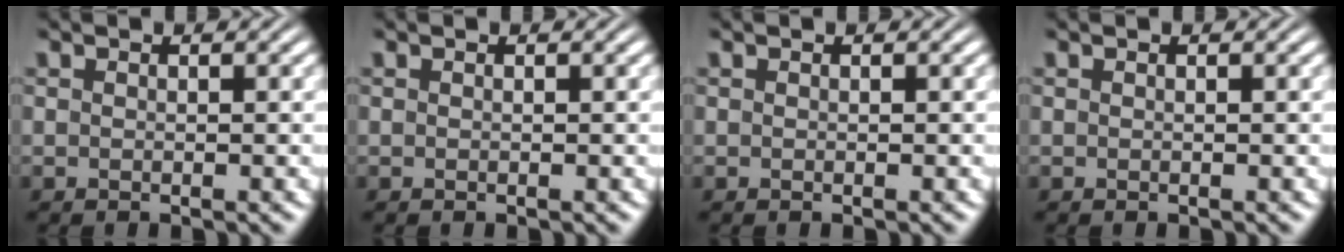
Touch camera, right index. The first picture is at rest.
{"total": 0.0}
{"total": 0.0}
{"total": 0.0}